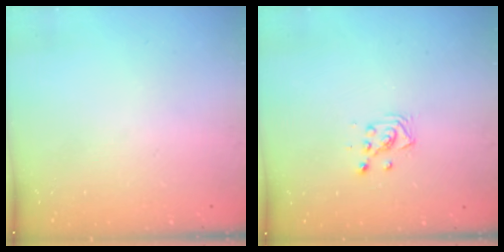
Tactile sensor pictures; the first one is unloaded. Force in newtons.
{"total": 3.6, "press": 3.6, "slide": 0.2}